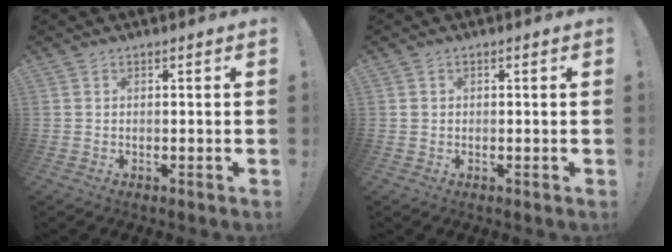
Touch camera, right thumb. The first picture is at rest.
{"total": 1.0, "force": [0.1, 0.9, 0.3], "torque": [-0.011, 0.005, 0.003]}